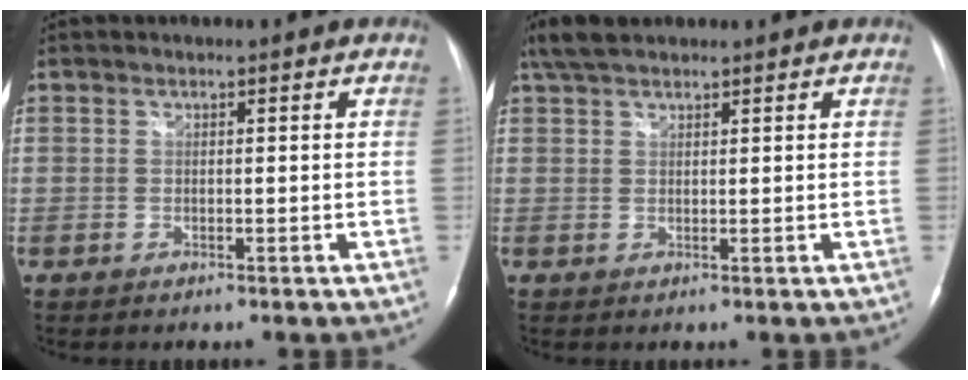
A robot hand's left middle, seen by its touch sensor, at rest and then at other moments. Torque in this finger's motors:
{"motor_torque": [0.40, -0.28, -0.09, 0.04]}